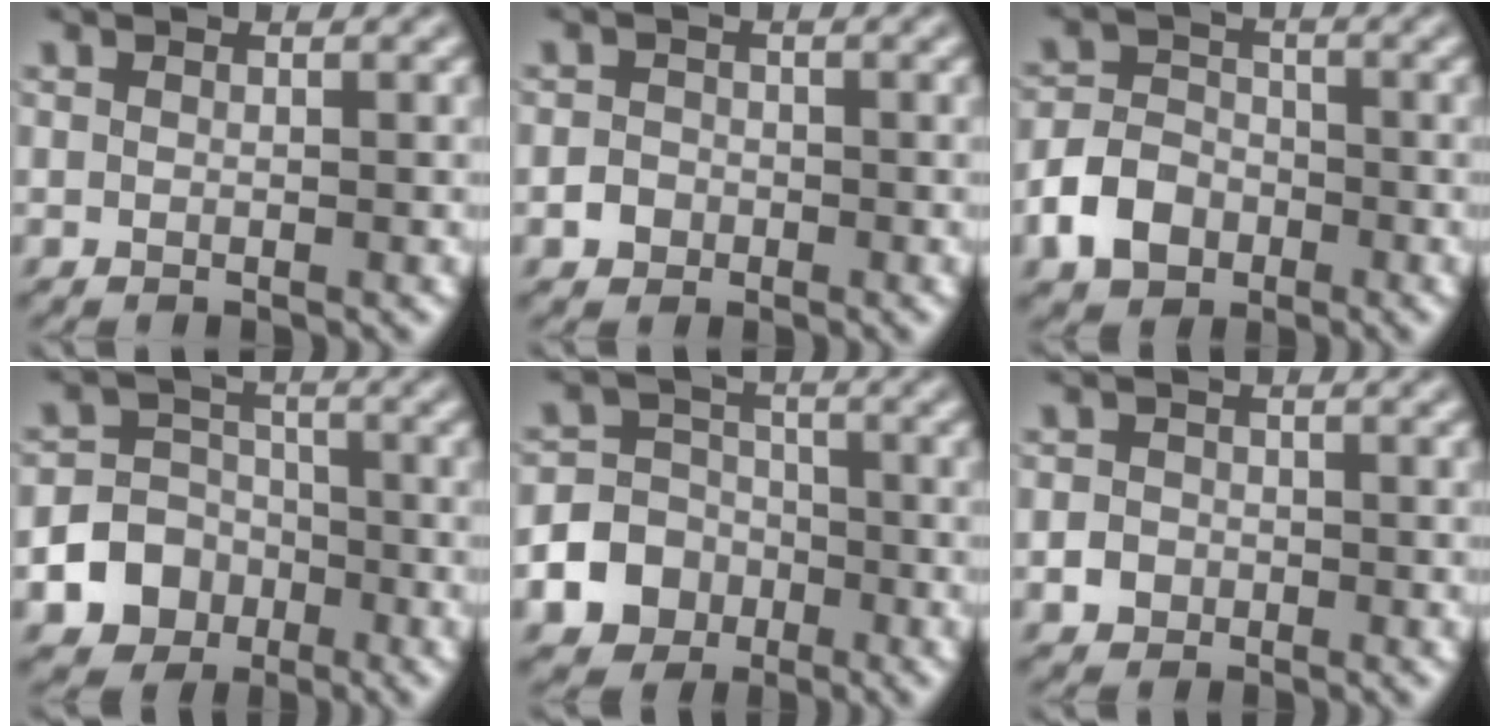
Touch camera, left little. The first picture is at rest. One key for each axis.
{"total": 1.6, "fx": -0.7, "fy": 1.4, "fz": 0.4, "tx": 0.011, "ty": 0.000, "tz": -0.017}
{"total": 4.6, "fx": -2.3, "fy": 3.4, "fz": 2.0, "tx": -0.043, "ty": 0.003, "tz": -0.051}
{"total": 7.9, "fx": -3.6, "fy": 6.8, "fz": 1.7, "tx": -0.021, "ty": -0.010, "tz": -0.082}
{"total": 9.0, "fx": -4.0, "fy": 7.9, "fz": 1.8, "tx": -0.035, "ty": -0.016, "tz": -0.089}
{"total": 1.9, "fx": -0.7, "fy": 1.7, "fz": 0.5, "tx": 0.005, "ty": 0.001, "tz": -0.018}